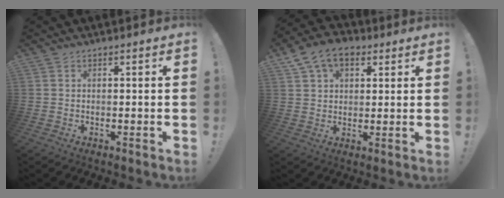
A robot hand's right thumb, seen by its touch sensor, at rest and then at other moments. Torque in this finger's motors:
{"motor_torque": [-0.44, 0.59, 0.18, -0.07, 0.03]}